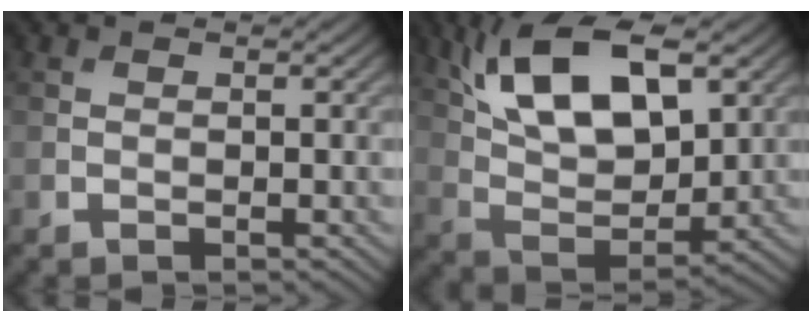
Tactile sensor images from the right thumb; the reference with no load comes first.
{"total": 13.6, "force": [6.3, 6.1, 10.4], "torque": [-0.206, 0.004, 0.119]}